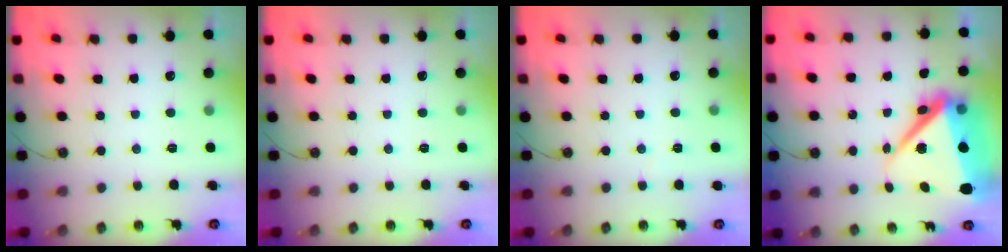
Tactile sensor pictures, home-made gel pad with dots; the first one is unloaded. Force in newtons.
{"total": 0.0}
{"total": 1.6, "press": 1.4, "slide": 0.7}
{"total": 18.2, "press": 15.8, "slide": 8.9}